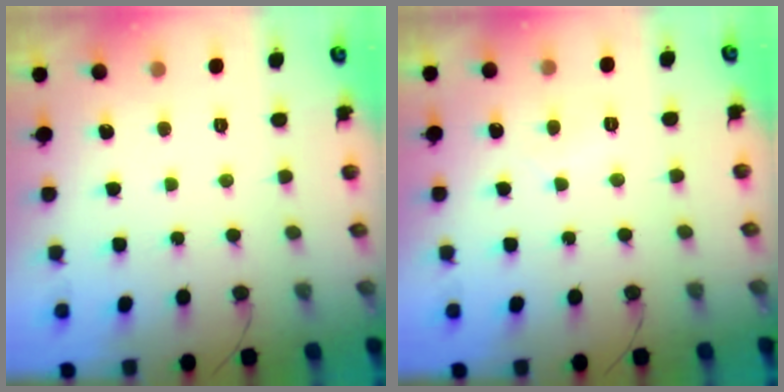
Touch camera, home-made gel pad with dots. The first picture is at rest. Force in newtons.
{"total": 2.7, "press": 2.6, "slide": 0.5}